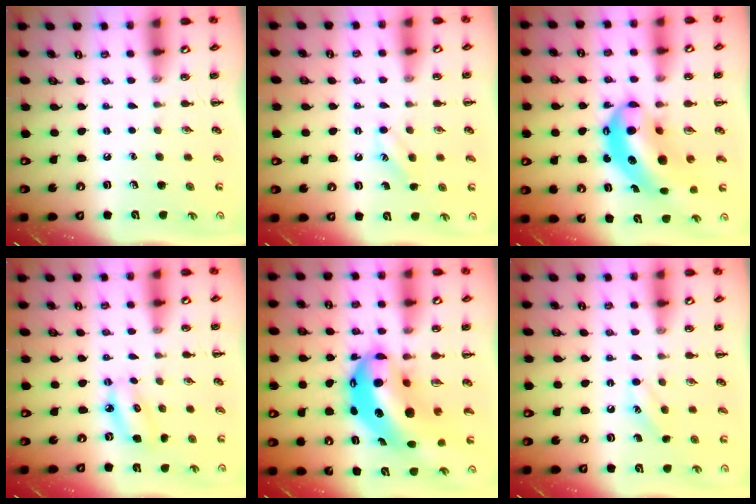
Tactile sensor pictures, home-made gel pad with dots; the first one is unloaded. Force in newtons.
{"total": 4.6, "press": 4.4, "slide": 1.3}
{"total": 12.8, "press": 12.4, "slide": 3.1}
{"total": 6.5, "press": 6.3, "slide": 1.5}
{"total": 14.5, "press": 14.1, "slide": 3.4}
{"total": 7.5, "press": 7.2, "slide": 1.9}